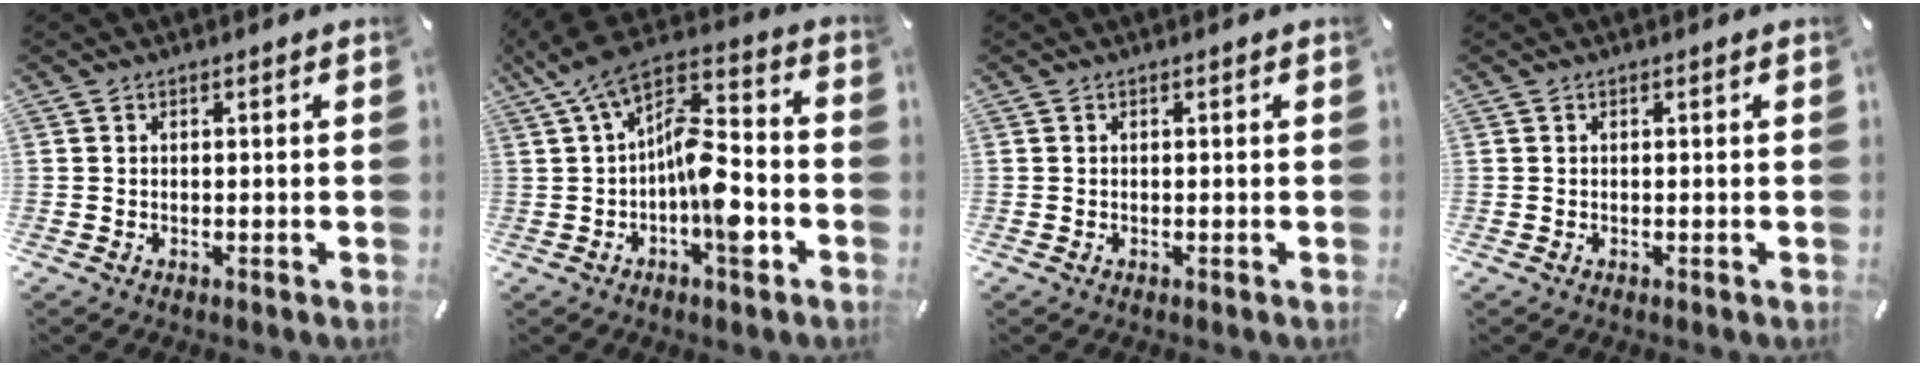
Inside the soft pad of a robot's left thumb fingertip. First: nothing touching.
{"total": 17.0, "force": [-3.6, 7.4, 14.8], "torque": [-0.259, 0.009, -0.065]}
{"total": 0.0}
{"total": 0.0}